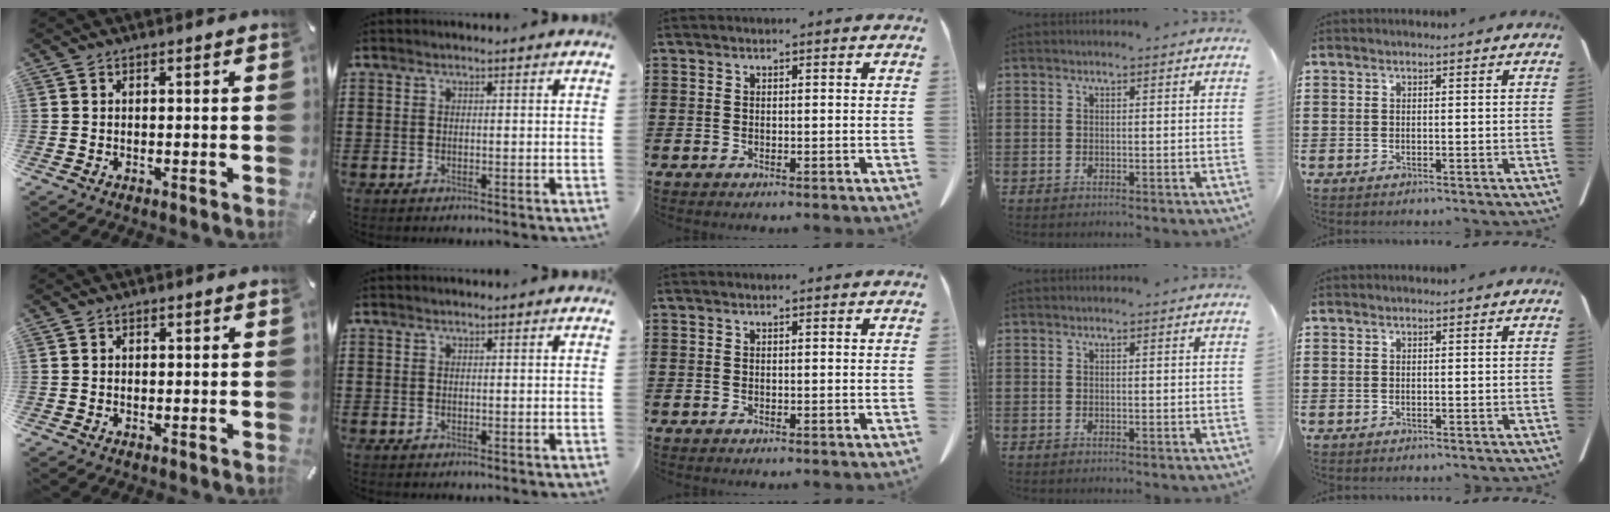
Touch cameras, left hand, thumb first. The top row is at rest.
{"thumb": {"total": 0.6, "force": [0.0, 0.5, 0.3], "torque": [-0.006, 0.003, -0.001]}}